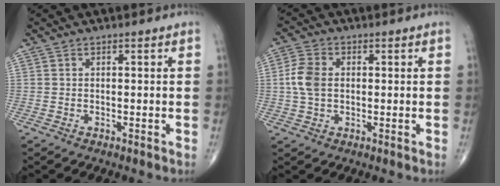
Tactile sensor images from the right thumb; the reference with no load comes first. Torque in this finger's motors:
{"motor_torque": [0.15, 0.25, 0.29, -0.32, 0.02]}